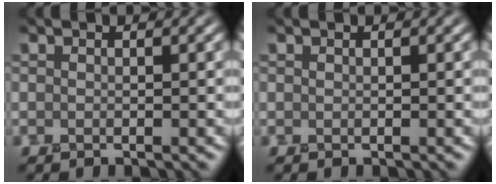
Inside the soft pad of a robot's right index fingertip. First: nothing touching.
{"total": 0.0}